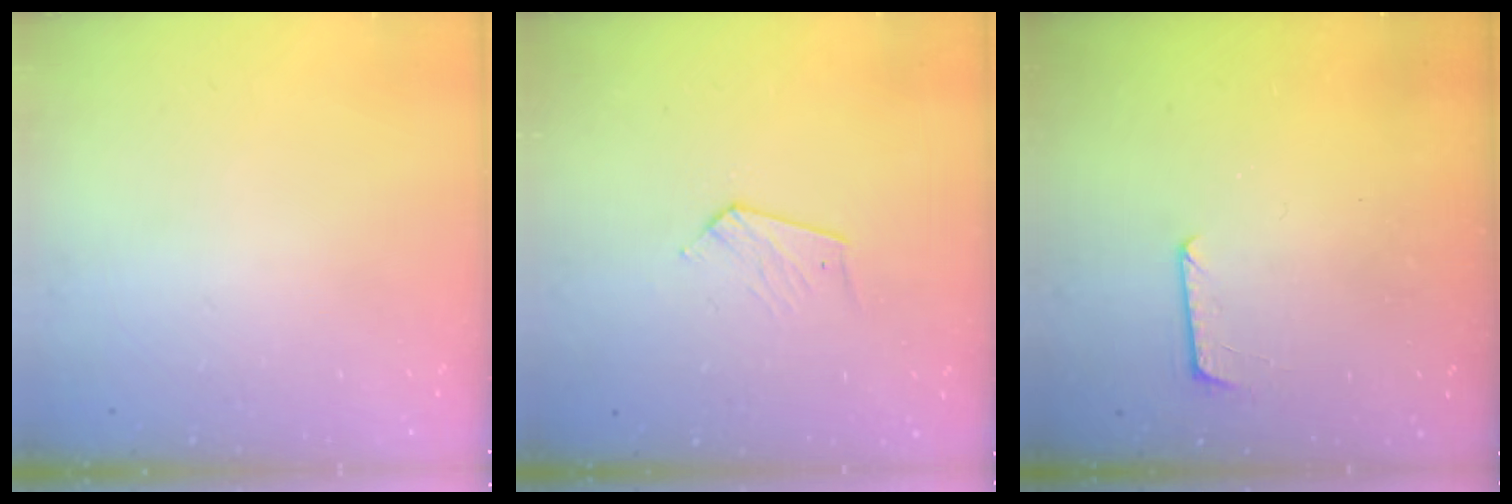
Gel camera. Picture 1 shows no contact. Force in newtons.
{"total": 3.9, "press": 3.9, "slide": 0.3}
{"total": 5.9, "press": 5.9, "slide": 0.4}